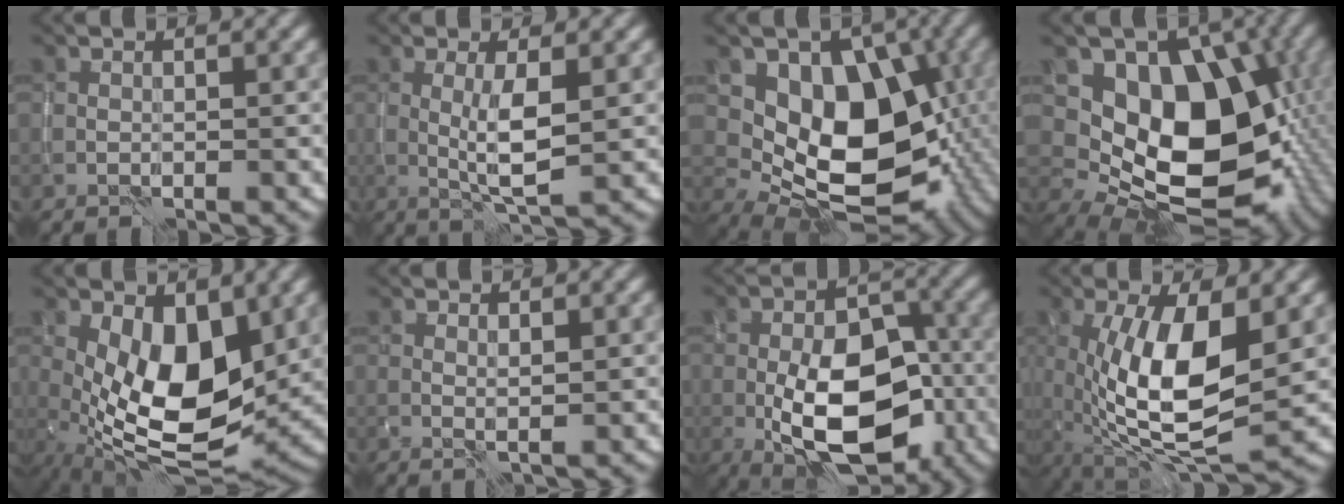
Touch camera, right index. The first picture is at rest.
{"total": 3.6, "force": [0.2, 0.6, 3.6], "torque": [-0.072, -0.002, 0.003]}
{"total": 12.5, "force": [0.5, 8.5, 9.1], "torque": [-0.123, -0.022, 0.011]}
{"total": 14.0, "force": [0.2, 9.8, 10.1], "torque": [-0.136, -0.025, 0.003]}
{"total": 9.1, "force": [0.6, 4.5, 7.9], "torque": [-0.148, -0.012, 0.015]}
{"total": 0.8, "force": [0.4, -0.1, 0.7], "torque": [-0.015, -0.003, 0.008]}
{"total": 11.6, "force": [-3.3, 6.4, 9.1], "torque": [-0.149, -0.012, -0.057]}
{"total": 10.7, "force": [0.0, 3.9, 10.0], "torque": [-0.189, -0.010, -0.002]}